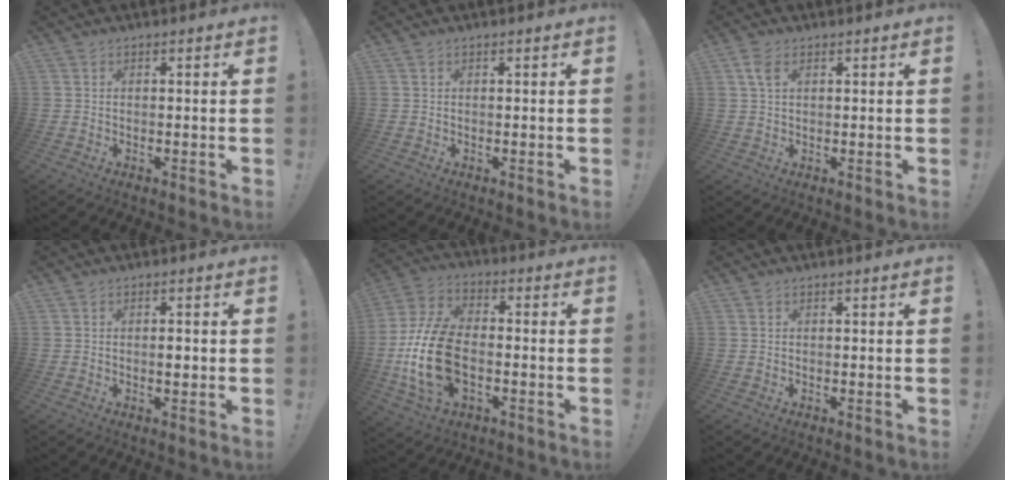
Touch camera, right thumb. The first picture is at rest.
{"total": 0.0}
{"total": 3.9, "force": [1.6, 2.1, 2.9], "torque": [-0.055, 0.001, 0.030]}
{"total": 1.8, "force": [-0.4, 0.8, 1.6], "torque": [-0.017, -0.002, -0.010]}
{"total": 19.5, "force": [-4.0, 12.1, 14.8], "torque": [-0.284, 0.020, -0.058]}
{"total": 0.0}